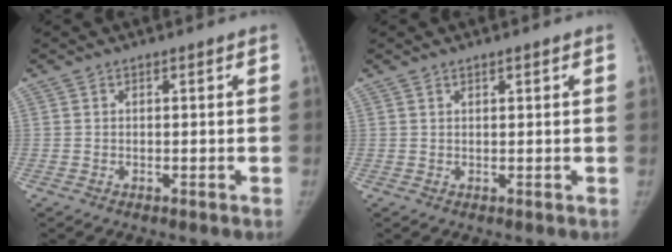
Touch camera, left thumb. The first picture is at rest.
{"total": 0.8, "force": [0.6, 0.2, 0.5], "torque": [-0.008, -0.003, 0.012]}